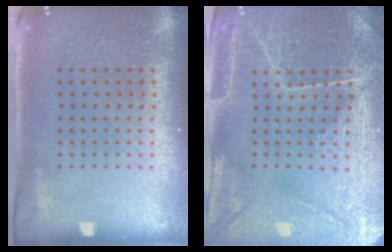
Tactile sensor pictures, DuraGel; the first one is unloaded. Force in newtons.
{"total": 3.8, "press": 3.7, "slide": 0.9}